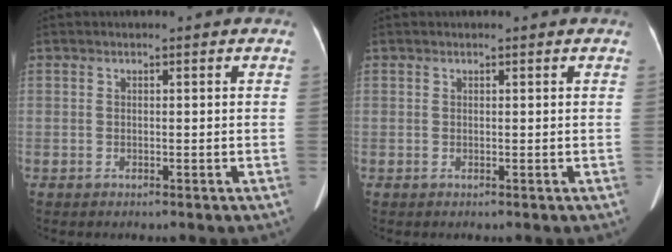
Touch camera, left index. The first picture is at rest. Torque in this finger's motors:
{"motor_torque": [-0.71, 0.60, -0.27, -0.05]}